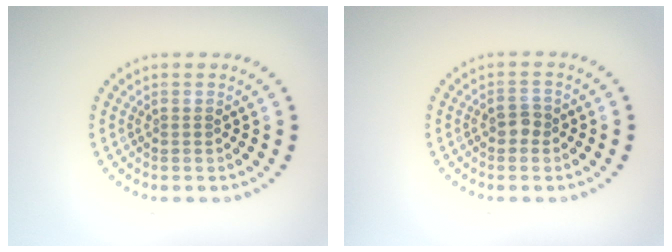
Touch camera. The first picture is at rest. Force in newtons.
{"total": 1.5, "press": 1.4, "slide": 0.3}